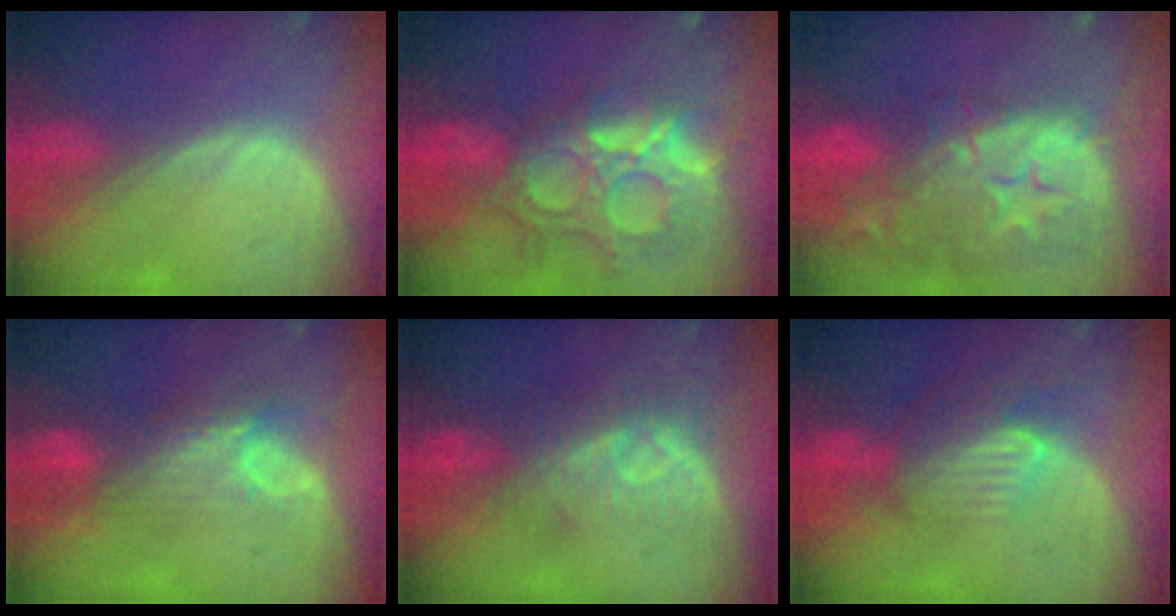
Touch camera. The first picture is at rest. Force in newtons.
{"total": 14.0, "press": 11.8, "slide": 7.5}
{"total": 15.3, "press": 12.2, "slide": 9.2}
{"total": 7.6, "press": 6.7, "slide": 3.5}
{"total": 8.2, "press": 7.6, "slide": 3.1}
{"total": 8.1, "press": 7.3, "slide": 3.6}